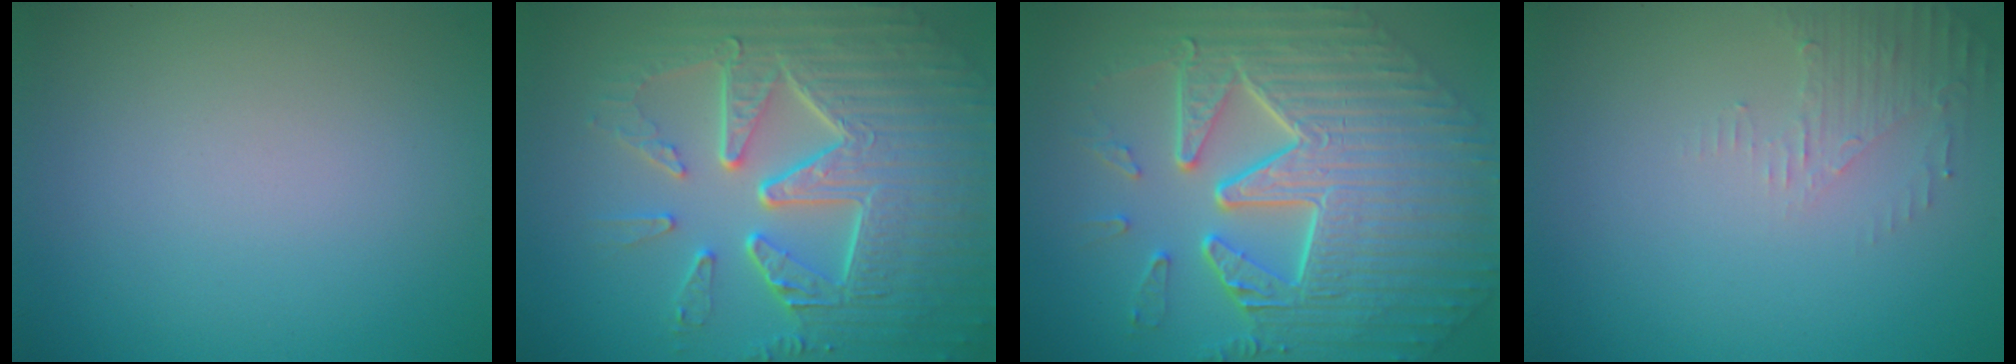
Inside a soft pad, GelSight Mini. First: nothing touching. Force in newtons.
{"total": 9.7, "press": 6.5, "slide": 7.1}
{"total": 10.9, "press": 7.3, "slide": 8.0}
{"total": 1.9, "press": 1.8, "slide": 0.4}